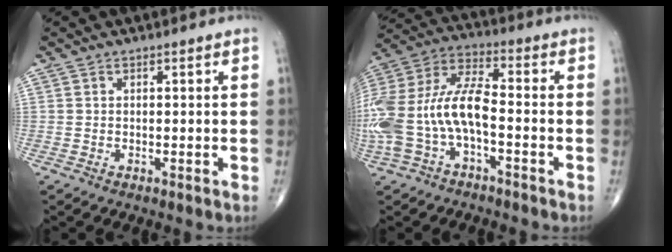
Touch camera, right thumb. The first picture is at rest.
{"total": 19.4, "force": [-4.3, 9.4, 16.4], "torque": [-0.369, 0.050, -0.078]}